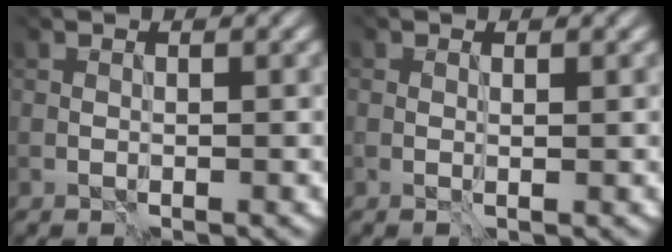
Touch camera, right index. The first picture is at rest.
{"total": 0.0}